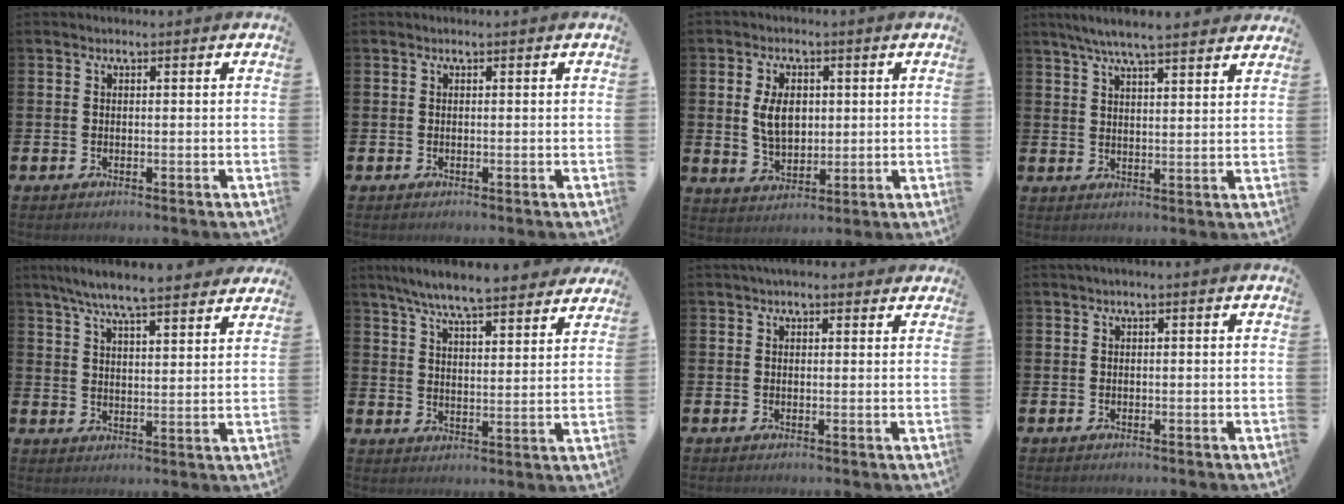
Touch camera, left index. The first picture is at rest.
{"total": 0.0}
{"total": 5.4, "force": [1.3, 3.5, 3.9], "torque": [-0.069, 0.007, 0.019]}
{"total": 6.5, "force": [6.1, 0.3, 2.3], "torque": [-0.054, -0.022, 0.108]}
{"total": 7.7, "force": [7.2, 0.6, 2.7], "torque": [-0.067, -0.034, 0.130]}
{"total": 8.0, "force": [7.5, 0.6, 2.6], "torque": [-0.070, -0.042, 0.134]}
{"total": 2.2, "force": [1.9, 0.9, 0.6], "torque": [-0.002, -0.004, 0.032]}
{"total": 0.6, "force": [-0.1, 0.1, 0.6], "torque": [-0.010, 0.001, -0.002]}